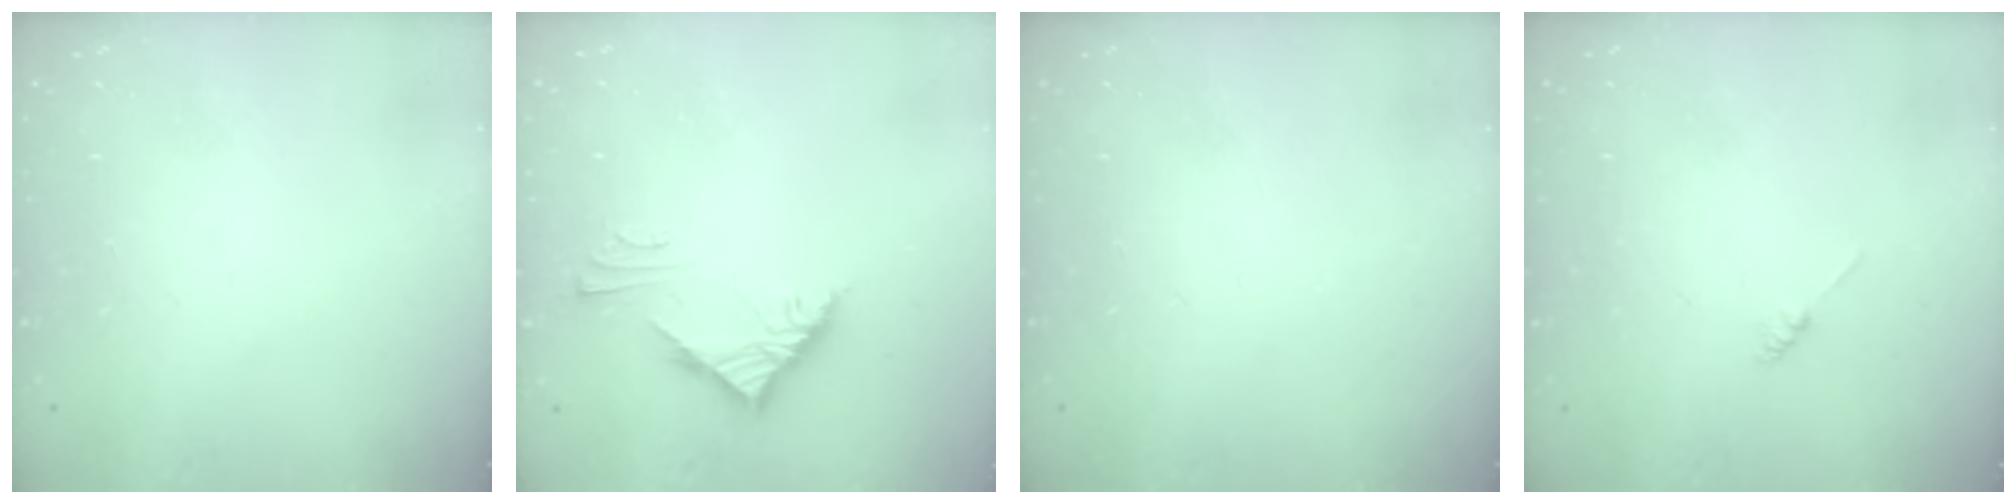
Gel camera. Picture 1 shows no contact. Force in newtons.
{"total": 5.3, "press": 5.2, "slide": 0.3}
{"total": 0.0}
{"total": 0.0}